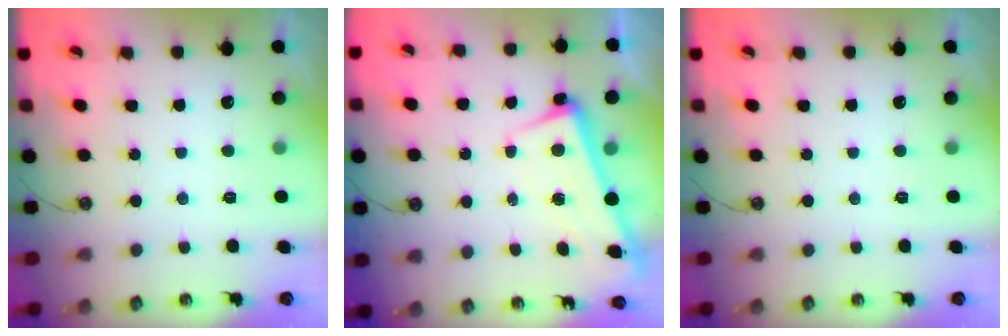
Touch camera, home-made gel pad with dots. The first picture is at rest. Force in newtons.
{"total": 2.3, "press": 2.1, "slide": 0.9}
{"total": 0.0}